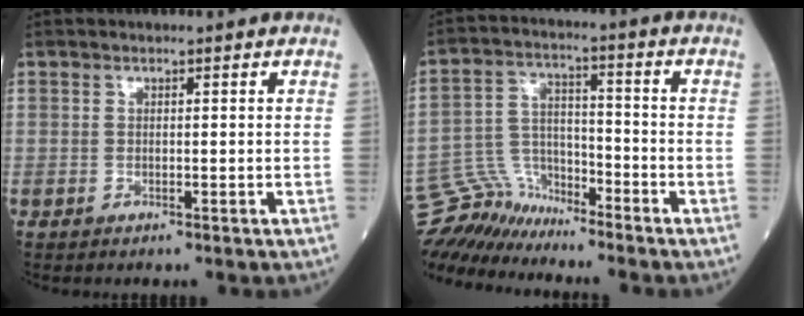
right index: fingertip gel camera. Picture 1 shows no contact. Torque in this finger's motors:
{"motor_torque": [-0.04, 0.32, -0.22, -0.06]}